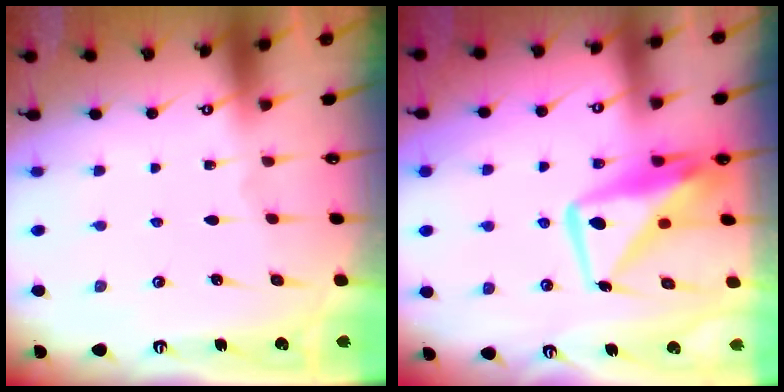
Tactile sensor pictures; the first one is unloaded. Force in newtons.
{"total": 12.8, "press": 12.7, "slide": 1.0}